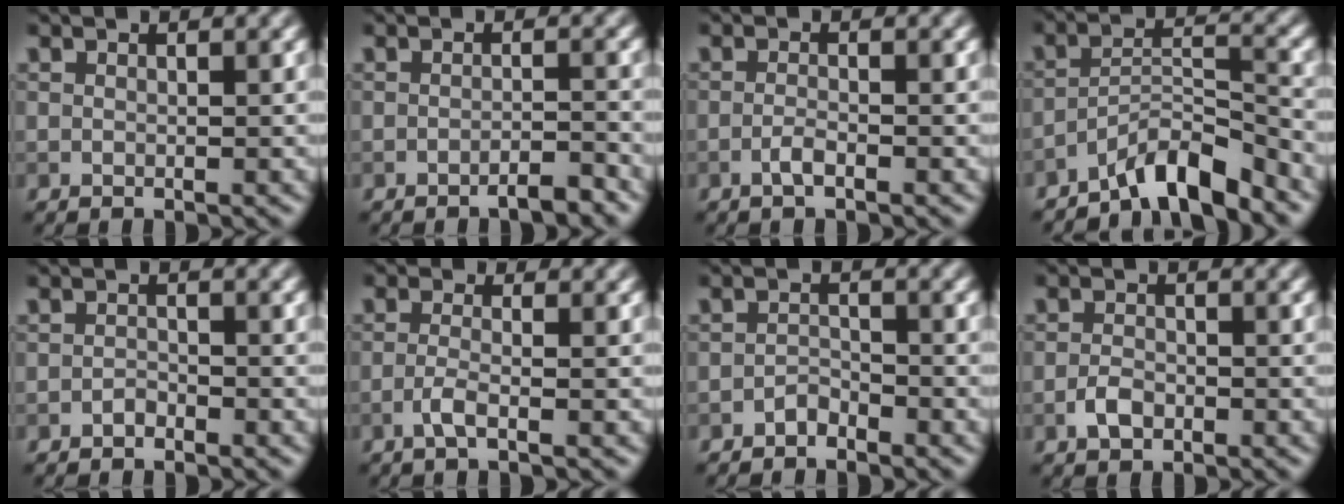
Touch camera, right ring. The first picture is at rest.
{"total": 2.0, "force": [-1.5, 0.3, 1.4], "torque": [-0.014, 0.005, -0.028]}
{"total": 1.3, "force": [-0.7, 0.3, 1.0], "torque": [-0.019, 0.003, -0.016]}
{"total": 5.6, "force": [-4.8, 0.9, 2.8], "torque": [-0.042, 0.009, -0.090]}
{"total": 0.8, "force": [-0.7, 0.3, 0.3], "torque": [-0.003, 0.001, -0.014]}
{"total": 1.7, "force": [-0.8, 0.4, 1.5], "torque": [-0.033, 0.002, -0.022]}
{"total": 1.3, "force": [-1.1, 0.5, 0.4], "torque": [-0.004, 0.005, -0.023]}
{"total": 1.8, "force": [-0.9, 1.0, 1.2], "torque": [-0.021, 0.002, -0.021]}